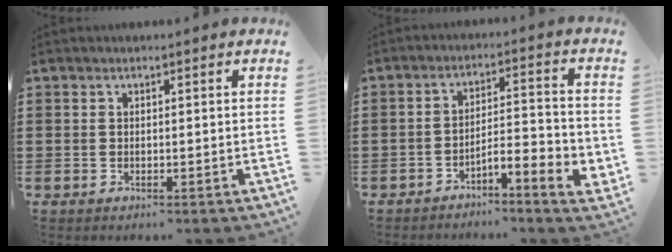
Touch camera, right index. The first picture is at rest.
{"total": 4.7, "force": [-3.5, 0.6, 3.2], "torque": [-0.054, -0.004, -0.067]}